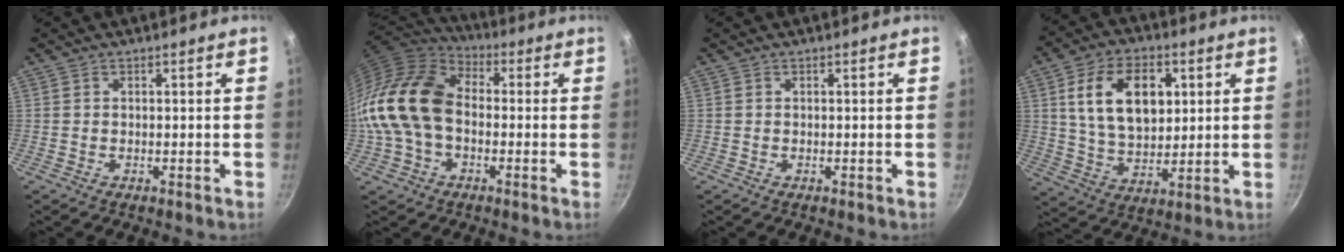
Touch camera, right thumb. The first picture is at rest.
{"total": 17.0, "force": [-1.3, 12.1, 11.9], "torque": [-0.213, 0.040, -0.039]}
{"total": 0.0}
{"total": 15.7, "force": [4.2, 10.1, 11.2], "torque": [-0.163, -0.008, 0.077]}